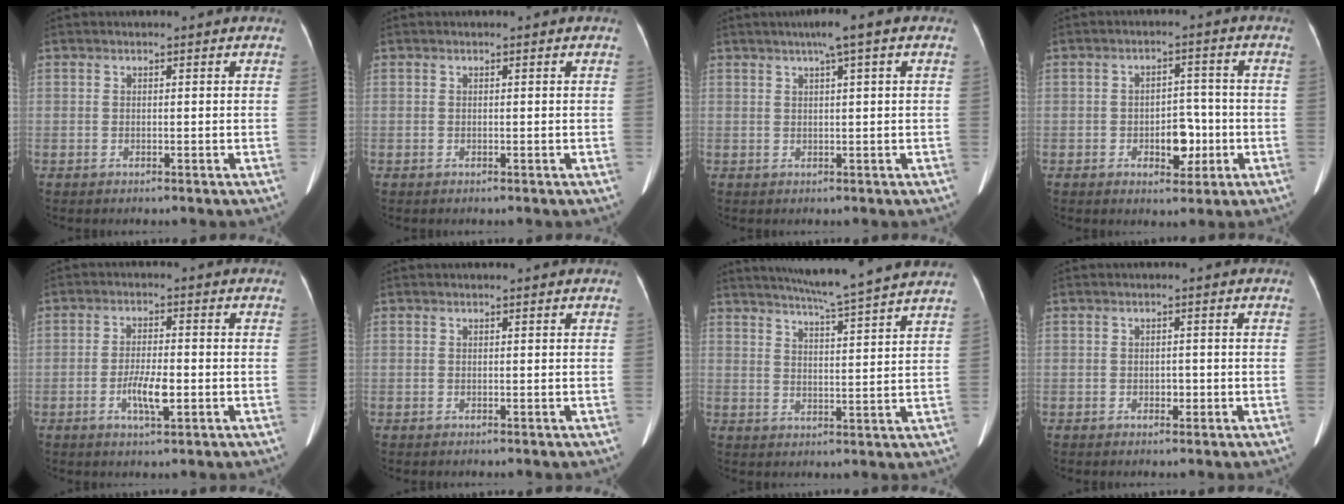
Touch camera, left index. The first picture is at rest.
{"total": 0.0}
{"total": 3.9, "force": [2.0, -0.2, 3.4], "torque": [-0.057, 0.014, 0.031]}
{"total": 5.3, "force": [-1.7, 3.1, 4.0], "torque": [-0.055, 0.011, -0.020]}
{"total": 4.8, "force": [-1.5, 1.0, 4.4], "torque": [-0.086, -0.002, -0.026]}
{"total": 0.6, "force": [0.6, 0.0, 0.2], "torque": [-0.004, 0.006, 0.005]}
{"total": 14.1, "force": [12.6, -1.4, 6.2], "torque": [-0.107, -0.008, 0.167]}
{"total": 1.1, "force": [-0.4, 0.8, 0.7], "torque": [-0.012, 0.002, -0.005]}